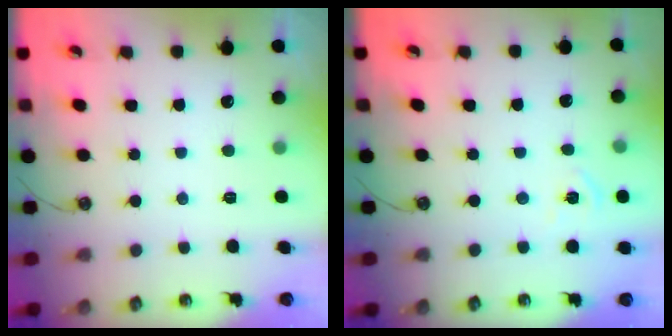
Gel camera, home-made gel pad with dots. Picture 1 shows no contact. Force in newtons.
{"total": 3.7, "press": 3.6, "slide": 0.5}